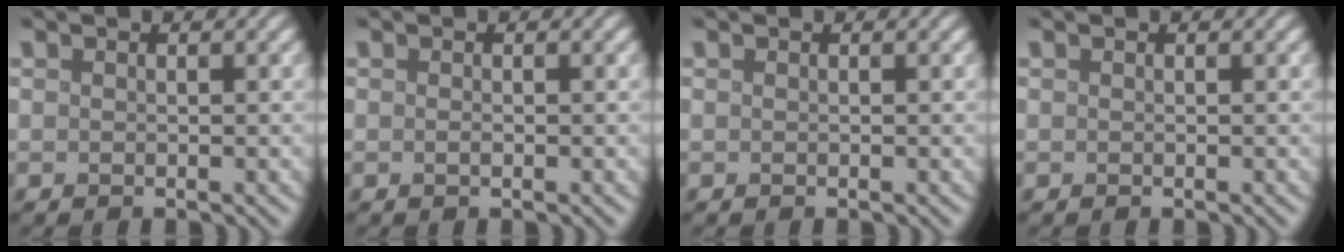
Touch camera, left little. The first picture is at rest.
{"total": 0.0}
{"total": 0.0}
{"total": 0.0}